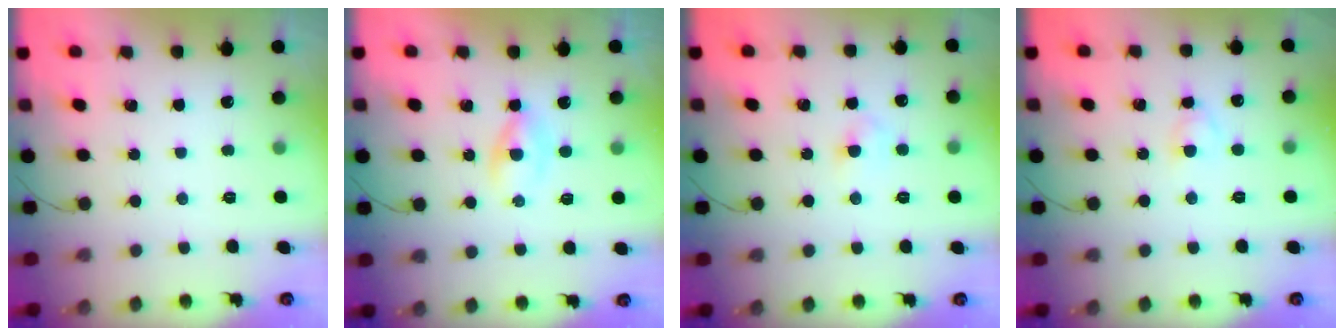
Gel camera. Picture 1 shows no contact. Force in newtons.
{"total": 2.1, "press": 1.7, "slide": 1.2}
{"total": 3.7, "press": 3.5, "slide": 1.2}
{"total": 2.9, "press": 2.7, "slide": 1.1}